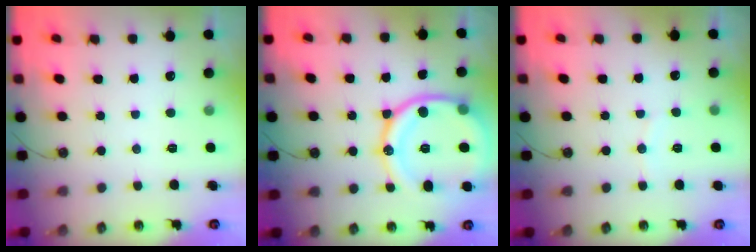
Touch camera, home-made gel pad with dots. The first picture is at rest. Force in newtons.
{"total": 20.4, "press": 20.2, "slide": 2.4}
{"total": 2.4, "press": 2.3, "slide": 0.3}